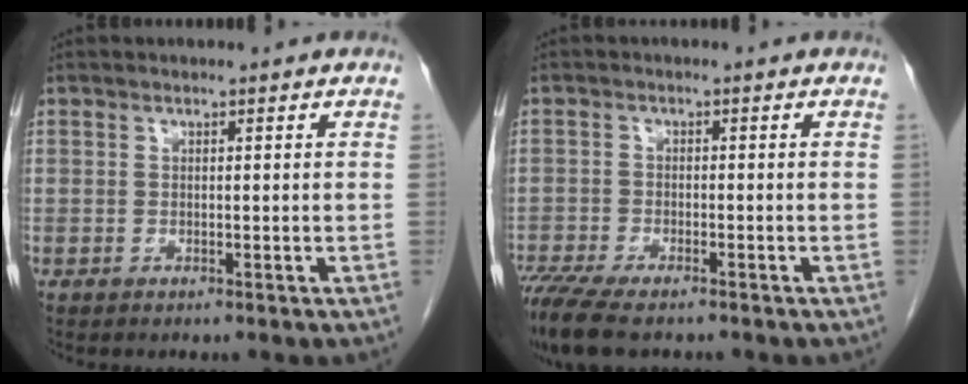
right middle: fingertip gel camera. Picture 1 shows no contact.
{"total": 9.5, "force": [-7.4, 2.4, 5.4], "torque": [-0.102, -0.018, -0.124]}